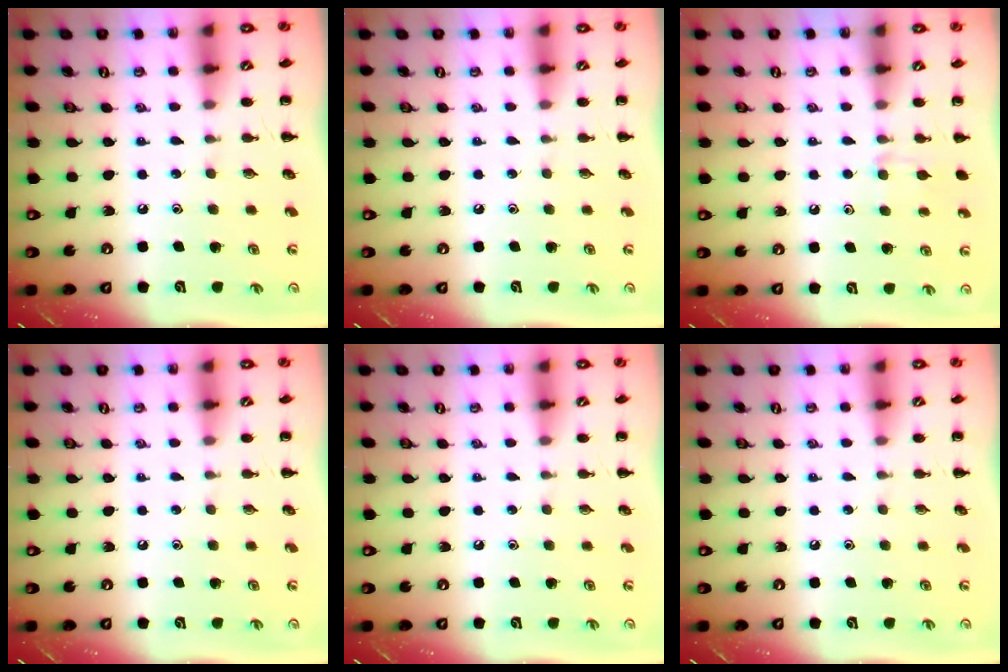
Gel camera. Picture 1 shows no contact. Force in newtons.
{"total": 0.0}
{"total": 6.6, "press": 6.3, "slide": 2.1}
{"total": 0.0}
{"total": 0.0}
{"total": 0.0}